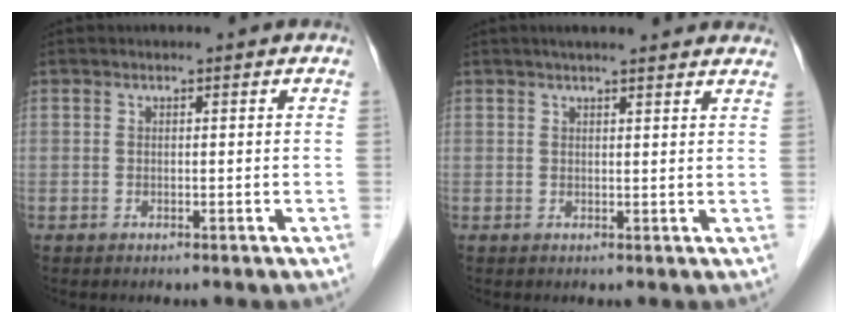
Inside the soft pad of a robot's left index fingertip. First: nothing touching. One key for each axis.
{"total": 10.5, "fx": 9.2, "fy": 1.3, "fz": 5.0, "tx": -0.059, "ty": 0.024, "tz": 0.101}